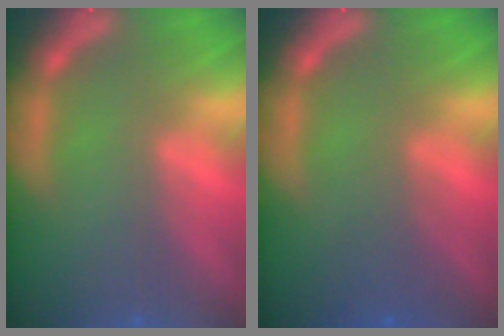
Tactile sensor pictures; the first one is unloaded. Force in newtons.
{"total": 2.4}